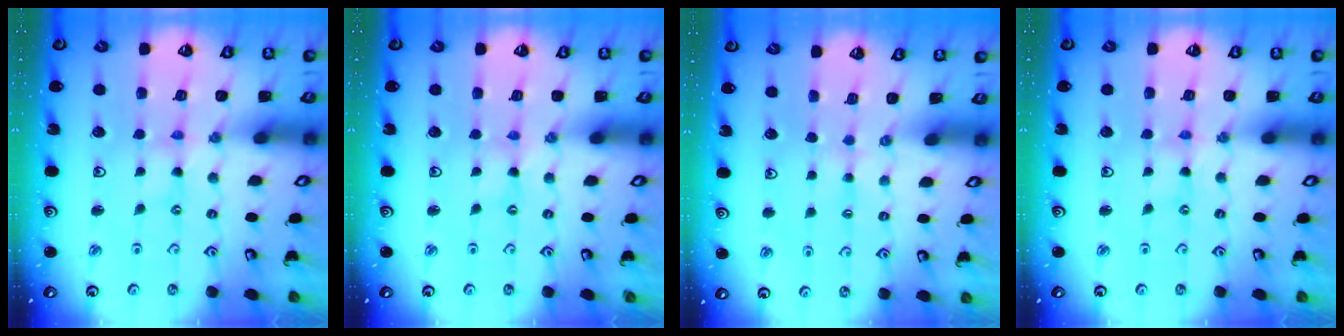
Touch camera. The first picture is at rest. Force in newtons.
{"total": 0.0}
{"total": 2.8, "press": 2.8, "slide": 0.3}
{"total": 0.0}